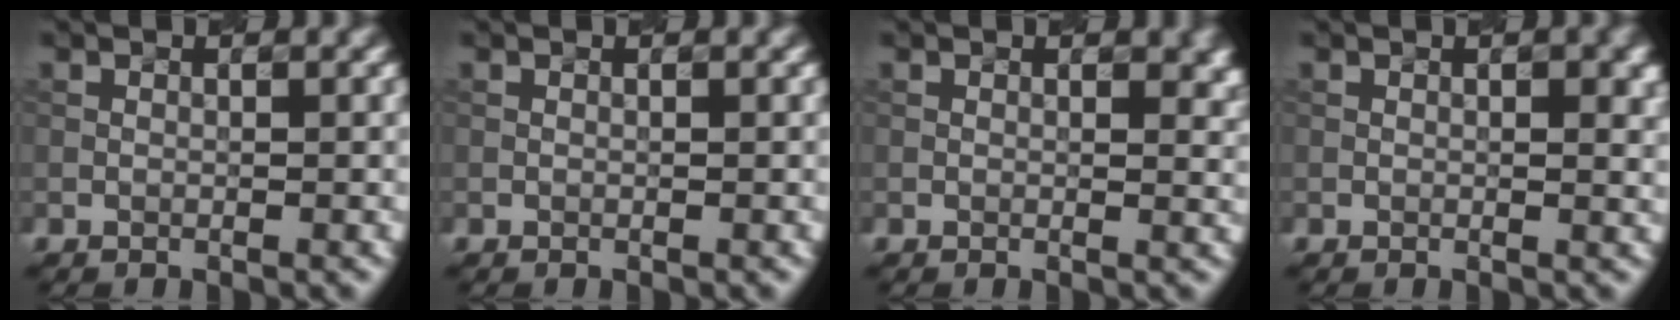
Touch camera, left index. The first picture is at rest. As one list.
[{"total": 0.0}, {"total": 3.1, "force": [1.3, 1.5, 2.3], "torque": [-0.014, 0.006, 0.015]}, {"total": 2.6, "force": [0.6, 1.0, 2.3], "torque": [-0.020, 0.005, 0.013]}]